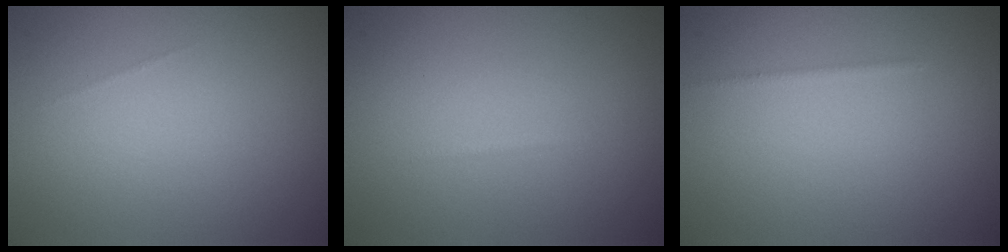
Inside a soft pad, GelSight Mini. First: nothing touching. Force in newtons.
{"total": 0.6, "press": 0.6, "slide": 0.2}
{"total": 0.6, "press": 0.6, "slide": 0.1}